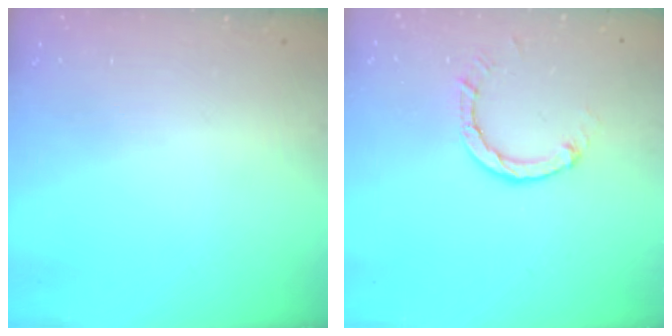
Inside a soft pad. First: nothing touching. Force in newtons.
{"total": 3.0, "press": 3.0, "slide": 0.3}